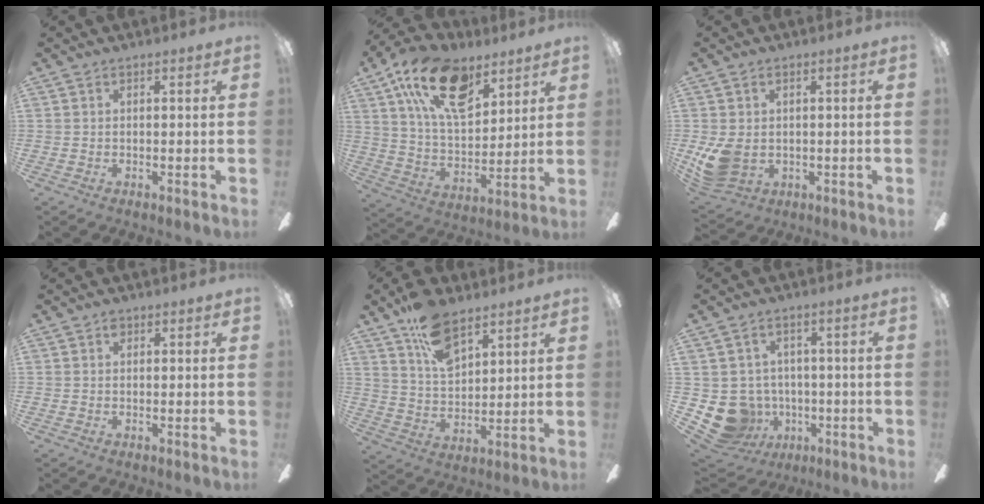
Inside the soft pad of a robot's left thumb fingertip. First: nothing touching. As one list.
[{"total": 20.3, "force": [11.6, 10.3, 13.1], "torque": [-0.238, -0.046, 0.206]}, {"total": 7.5, "force": [-0.4, 5.4, 5.1], "torque": [-0.109, 0.000, -0.002]}, {"total": 1.1, "force": [0.5, 0.8, 0.7], "torque": [-0.006, 0.000, 0.008]}, {"total": 13.0, "force": [8.6, 6.5, 7.3], "torque": [-0.121, -0.038, 0.157]}, {"total": 10.5, "force": [-2.9, 9.4, 3.8], "torque": [-0.110, 0.014, -0.041]}]